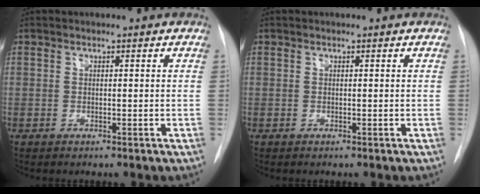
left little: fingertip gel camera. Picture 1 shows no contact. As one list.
[{"total": 0.0}]